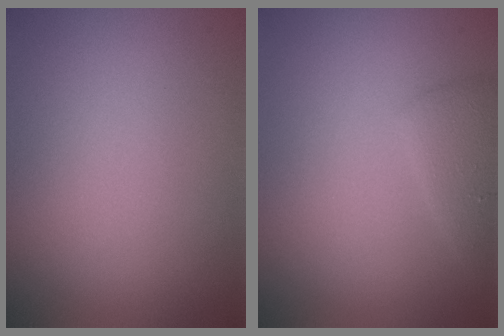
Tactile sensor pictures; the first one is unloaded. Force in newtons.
{"total": 2.0, "press": 2.0, "slide": 0.2}